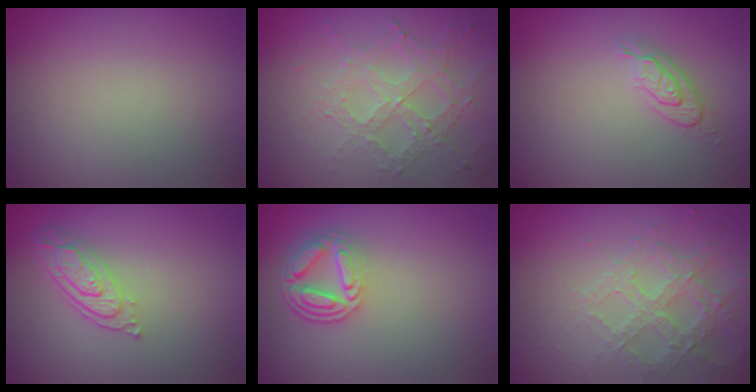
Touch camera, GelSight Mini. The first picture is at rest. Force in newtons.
{"total": 3.9, "press": 3.0, "slide": 2.5}
{"total": 2.0, "press": 1.8, "slide": 0.9}
{"total": 3.8, "press": 2.9, "slide": 2.5}
{"total": 4.3, "press": 3.4, "slide": 2.7}
{"total": 3.7, "press": 3.6, "slide": 0.5}